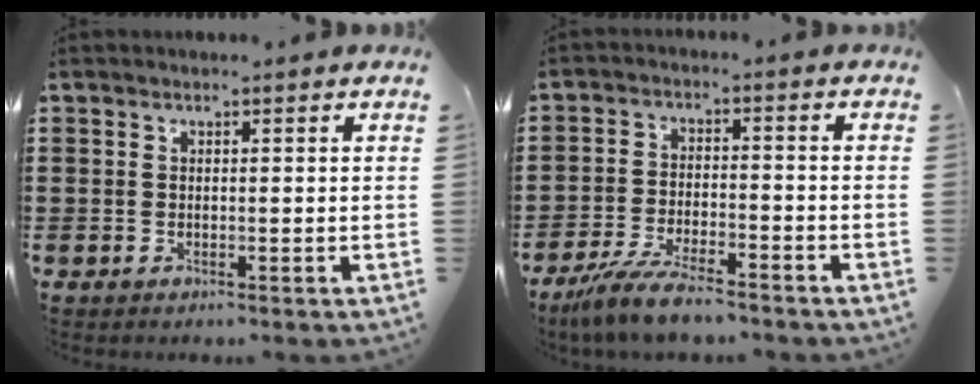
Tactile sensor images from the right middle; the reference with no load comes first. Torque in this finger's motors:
{"motor_torque": [2.14, 0.00, 0.56, 0.17]}